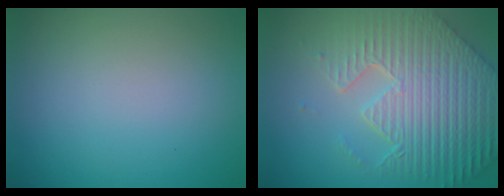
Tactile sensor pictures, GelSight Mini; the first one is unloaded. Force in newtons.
{"total": 9.3, "press": 6.5, "slide": 6.6}